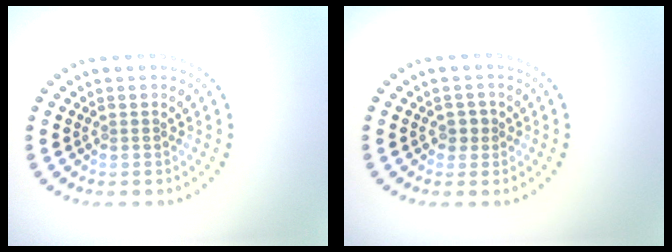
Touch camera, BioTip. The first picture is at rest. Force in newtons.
{"total": 1.3, "press": 1.2, "slide": 0.5}